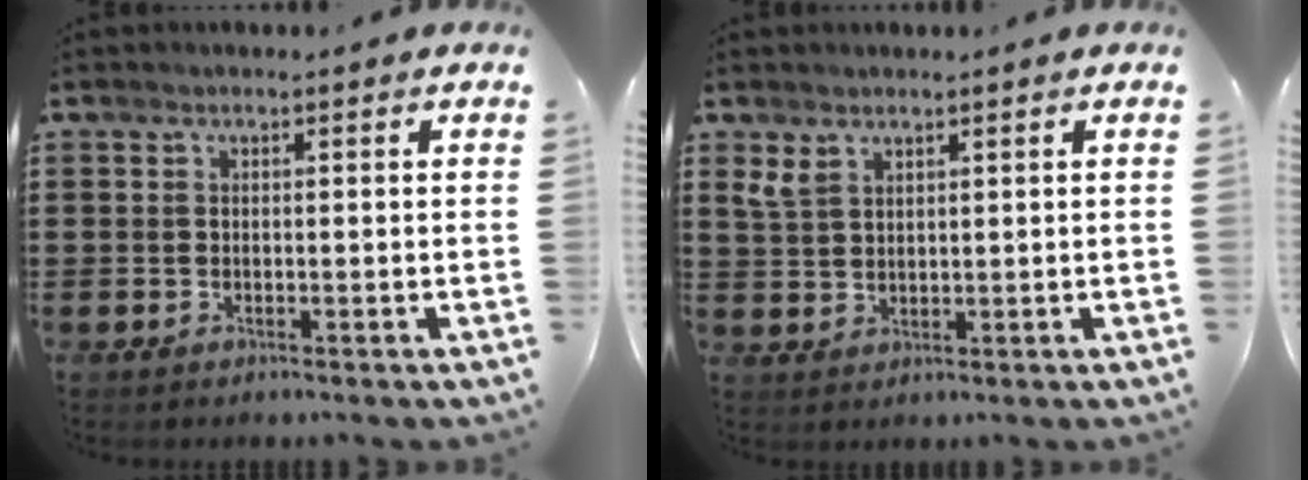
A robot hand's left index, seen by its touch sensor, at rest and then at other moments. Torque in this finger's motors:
{"motor_torque": [0.49, -0.48, 0.64, 0.06]}